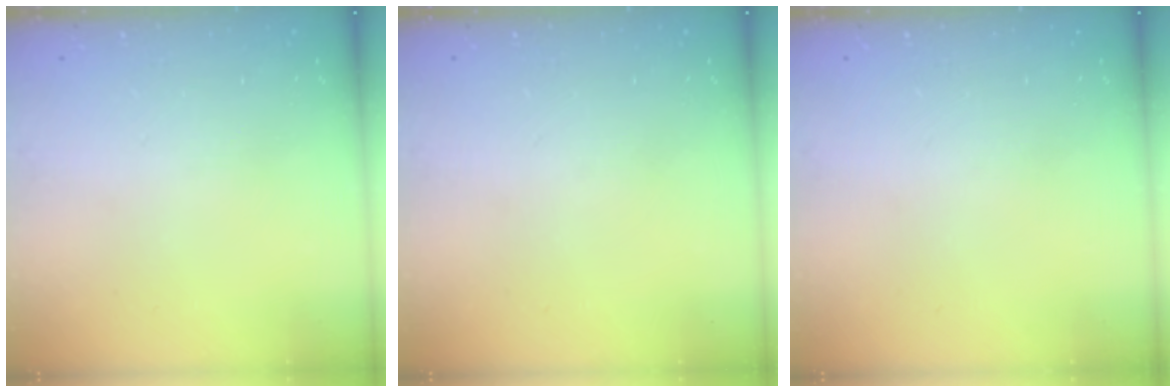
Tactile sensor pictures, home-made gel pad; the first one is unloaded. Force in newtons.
{"total": 0.0}
{"total": 0.0}